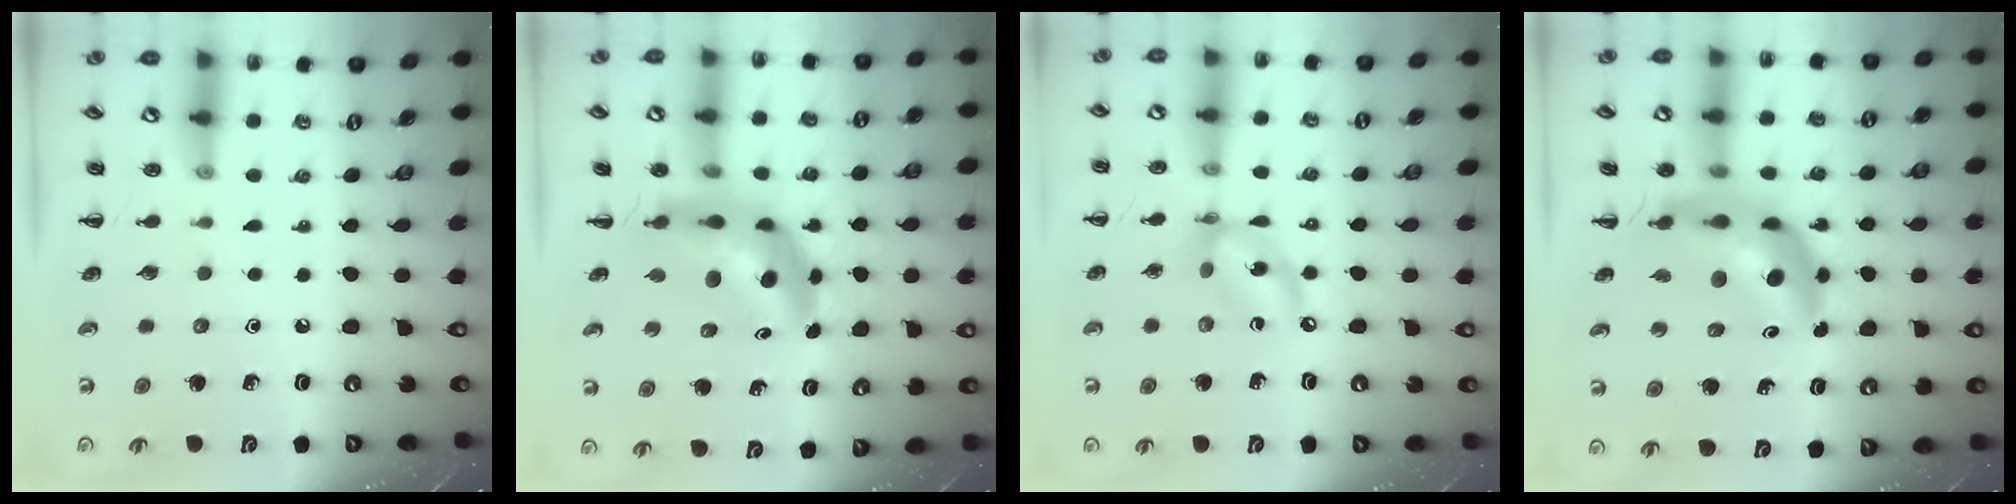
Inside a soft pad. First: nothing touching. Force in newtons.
{"total": 8.0, "press": 7.5, "slide": 2.8}
{"total": 10.3, "press": 10.0, "slide": 2.5}
{"total": 12.1, "press": 11.7, "slide": 3.3}